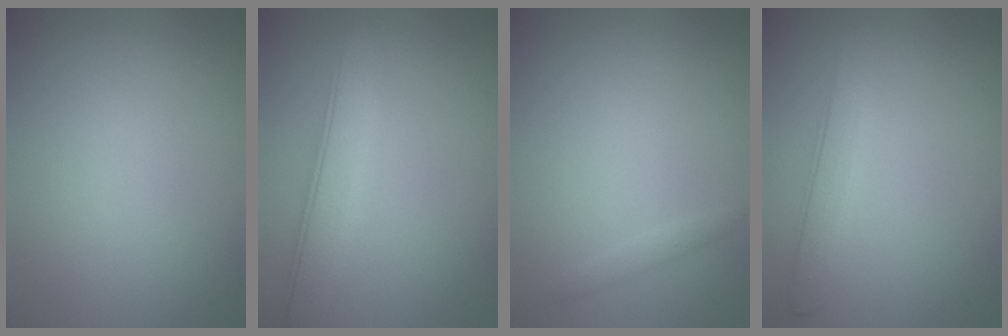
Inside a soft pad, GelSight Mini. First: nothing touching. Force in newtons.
{"total": 4.7, "press": 4.7, "slide": 0.4}
{"total": 0.8, "press": 0.8, "slide": 0.1}
{"total": 2.5, "press": 2.4, "slide": 0.1}